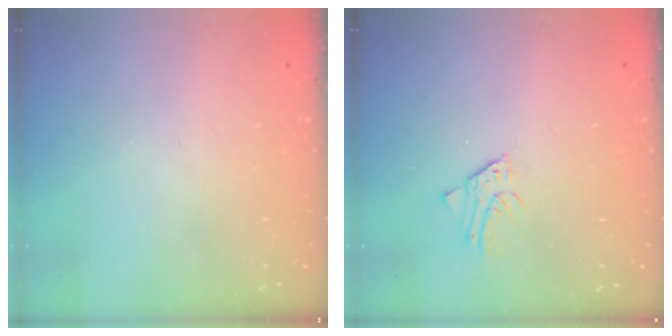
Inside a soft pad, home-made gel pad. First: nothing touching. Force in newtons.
{"total": 2.3, "press": 2.3, "slide": 0.1}